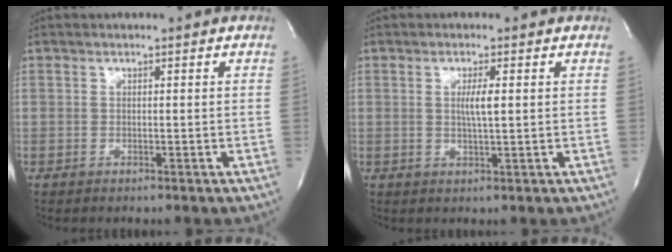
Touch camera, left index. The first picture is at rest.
{"total": 2.7, "force": [0.5, 0.0, 2.7], "torque": [-0.053, -0.002, 0.008]}